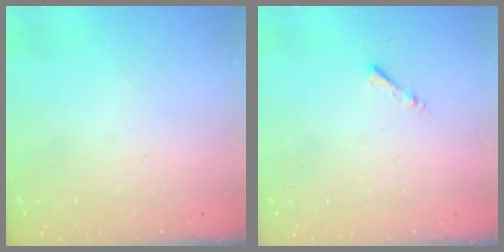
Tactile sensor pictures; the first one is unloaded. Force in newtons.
{"total": 1.3, "press": 1.2, "slide": 0.3}